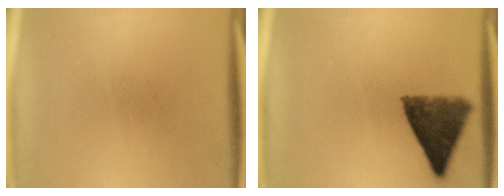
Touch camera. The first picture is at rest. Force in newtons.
{"total": 9.7}